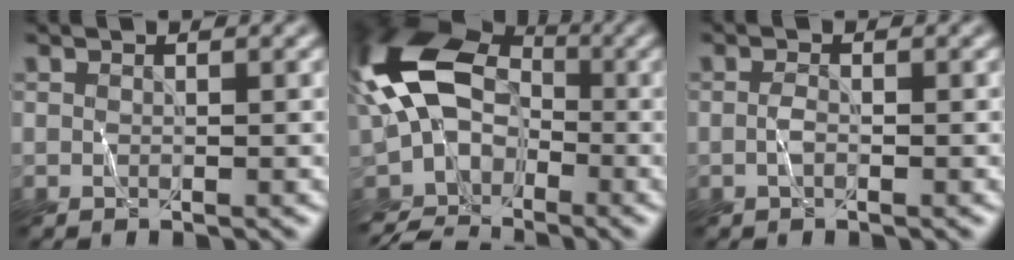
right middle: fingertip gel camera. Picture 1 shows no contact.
{"total": 10.6, "force": [-3.1, 7.5, 6.8], "torque": [-0.144, 0.004, -0.074]}
{"total": 0.7, "force": [-0.4, 0.2, 0.5], "torque": [-0.012, 0.007, -0.008]}